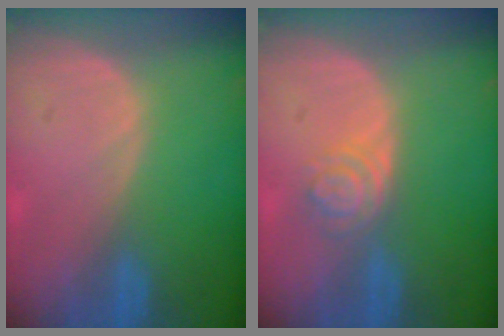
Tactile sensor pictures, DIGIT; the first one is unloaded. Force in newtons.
{"total": 4.3, "press": 3.7, "slide": 2.2}